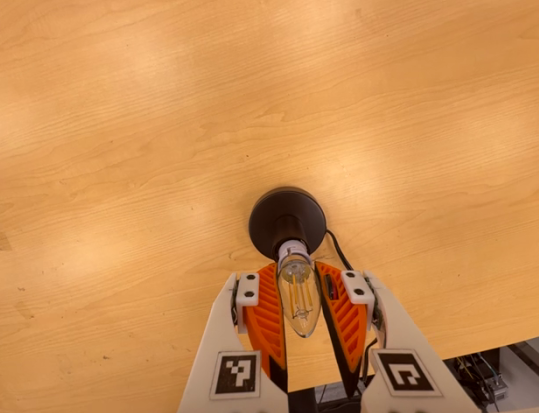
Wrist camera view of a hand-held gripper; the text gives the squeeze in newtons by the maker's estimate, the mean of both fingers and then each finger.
{"total": 10.5, "left": 9.3, "right": 11.6}